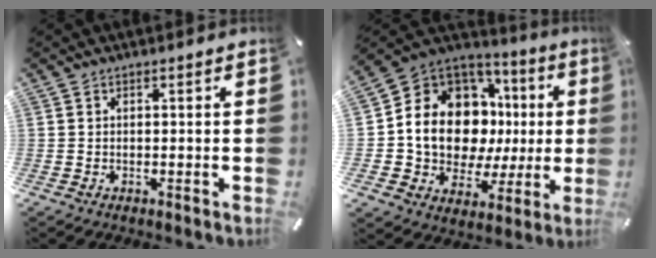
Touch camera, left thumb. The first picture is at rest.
{"total": 16.7, "force": [2.6, 12.8, 10.3], "torque": [-0.200, -0.046, 0.049]}